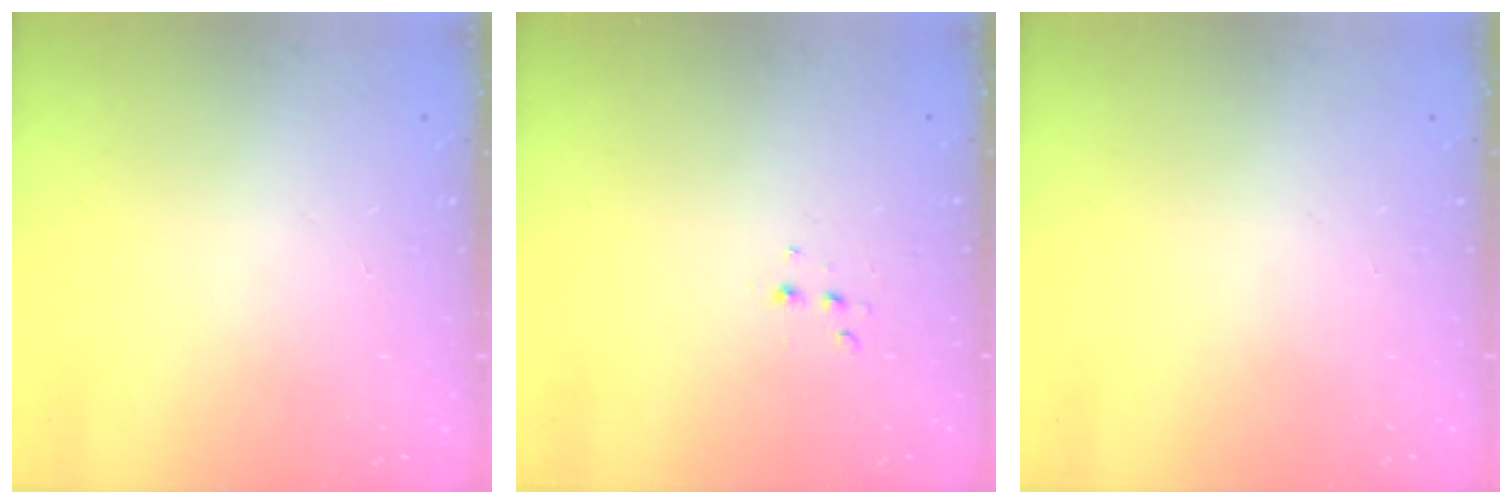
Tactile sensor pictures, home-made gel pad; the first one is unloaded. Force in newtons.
{"total": 2.8, "press": 2.7, "slide": 0.6}
{"total": 0.0}